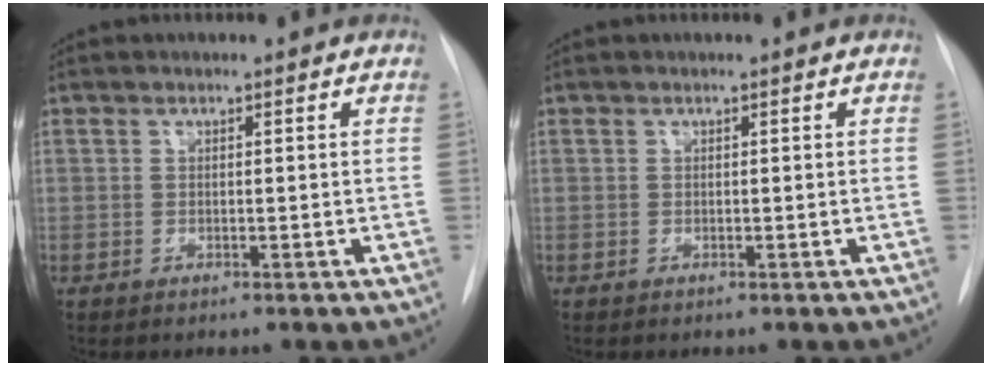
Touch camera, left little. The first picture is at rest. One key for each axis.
{"total": 0.0}